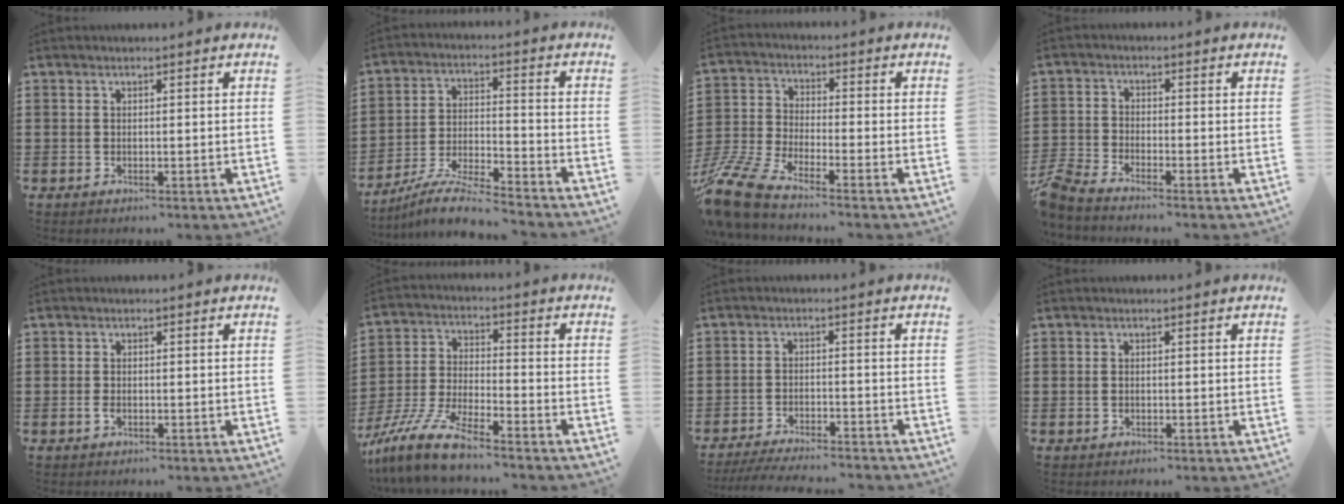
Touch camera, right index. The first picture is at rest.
{"total": 7.4, "force": [-6.9, -0.1, 2.5], "torque": [-0.054, -0.003, -0.134]}
{"total": 8.3, "force": [-7.1, 0.9, 4.2], "torque": [-0.119, -0.004, -0.149]}
{"total": 3.6, "force": [-3.5, 0.0, 0.6], "torque": [-0.042, -0.009, -0.080]}
{"total": 1.2, "force": [-0.5, 0.5, 0.9], "torque": [-0.027, -0.007, -0.010]}
{"total": 8.9, "force": [-7.9, 0.6, 4.1], "torque": [-0.103, -0.003, -0.161]}
{"total": 3.9, "force": [-3.8, -0.1, 0.9], "torque": [-0.024, -0.008, -0.077]}
{"total": 0.7, "force": [-0.2, 0.3, 0.6], "torque": [-0.015, -0.002, -0.004]}